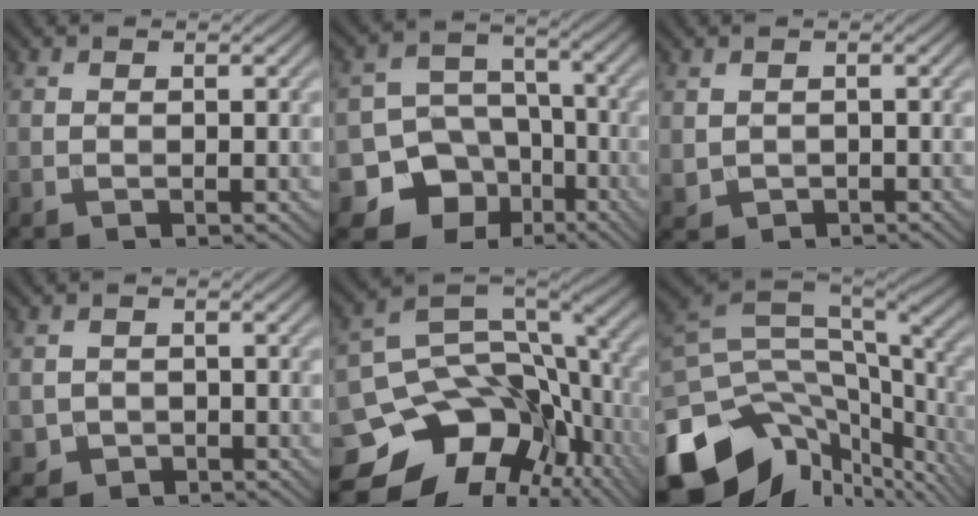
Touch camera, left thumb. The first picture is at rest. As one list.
[{"total": 12.0, "force": [-6.2, 9.9, 2.9], "torque": [-0.072, -0.022, -0.126]}, {"total": 1.0, "force": [0.3, 1.0, 0.2], "torque": [-0.014, -0.003, 0.013]}, {"total": 1.6, "force": [-0.8, 1.4, -0.2], "torque": [0.002, -0.007, -0.015]}, {"total": 16.1, "force": [-5.3, 11.6, 9.8], "torque": [-0.220, -0.026, -0.073]}, {"total": 16.3, "force": [-8.0, 9.5, 10.7], "torque": [-0.257, -0.025, -0.114]}]